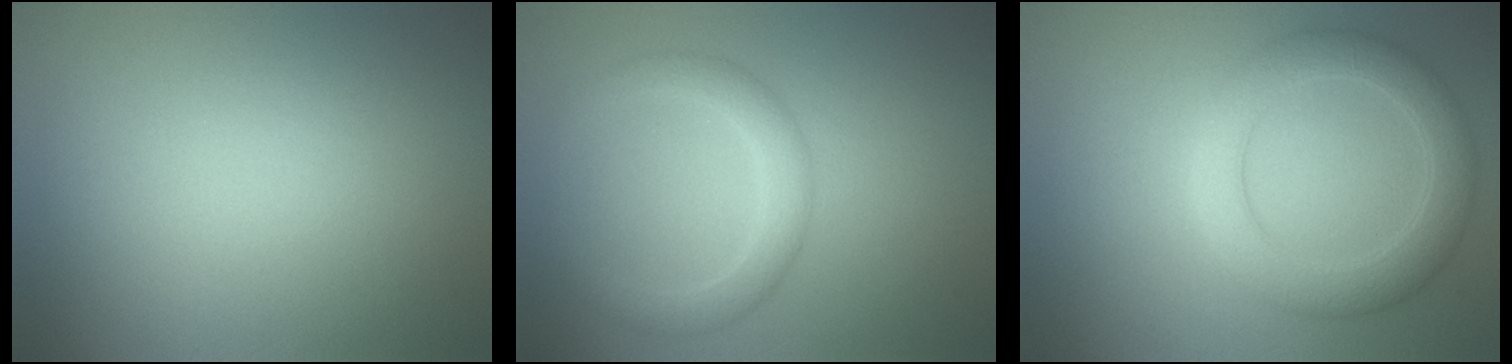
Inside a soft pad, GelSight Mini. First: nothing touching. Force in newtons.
{"total": 2.7, "press": 2.7, "slide": 0.1}
{"total": 4.5, "press": 4.5, "slide": 0.1}